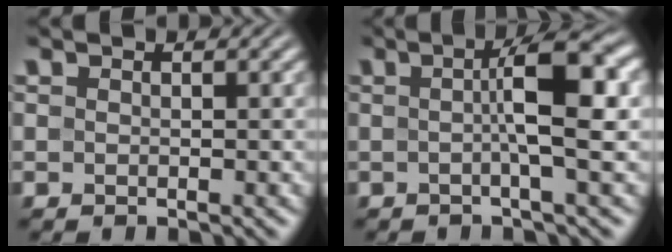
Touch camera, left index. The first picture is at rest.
{"total": 5.6, "force": [0.4, 1.0, 5.5], "torque": [-0.084, 0.014, 0.001]}